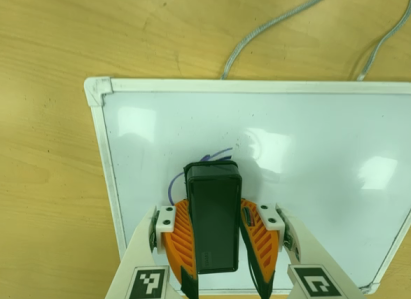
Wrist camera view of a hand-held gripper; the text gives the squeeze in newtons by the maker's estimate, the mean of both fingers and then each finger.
{"total": 17.5, "left": 18.1, "right": 16.8}